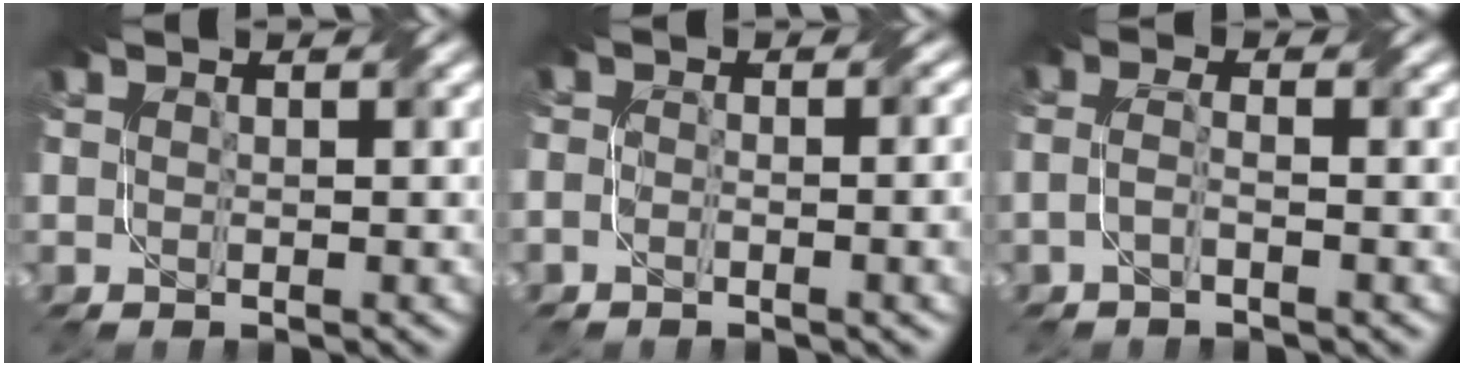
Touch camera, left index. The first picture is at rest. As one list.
[{"total": 5.1, "force": [-2.0, 2.4, 4.1], "torque": [-0.040, 0.000, -0.027]}, {"total": 1.1, "force": [-0.7, 0.2, 0.8], "torque": [-0.022, 0.004, -0.021]}]